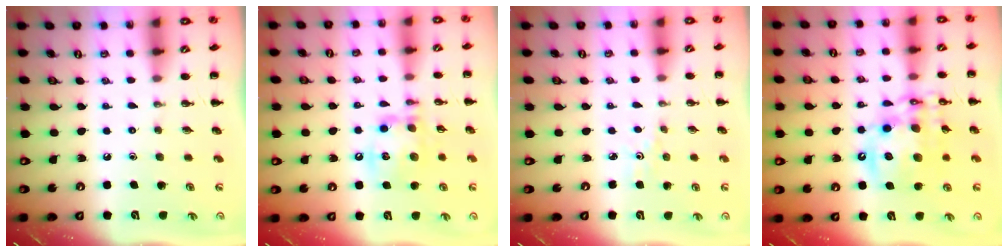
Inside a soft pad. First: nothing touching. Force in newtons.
{"total": 14.6, "press": 14.4, "slide": 2.4}
{"total": 1.7, "press": 1.7, "slide": 0.4}
{"total": 16.2, "press": 15.8, "slide": 3.4}